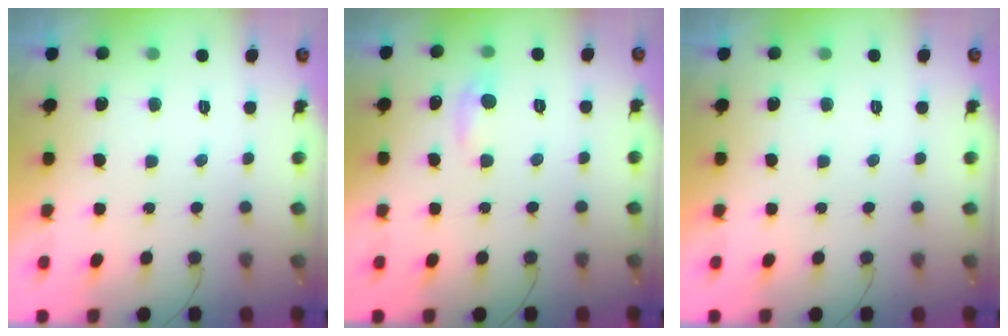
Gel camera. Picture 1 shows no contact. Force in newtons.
{"total": 5.5, "press": 5.4, "slide": 0.7}
{"total": 0.0}